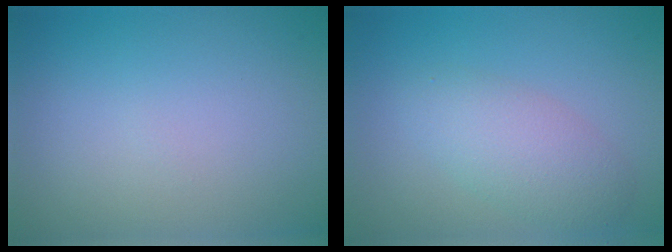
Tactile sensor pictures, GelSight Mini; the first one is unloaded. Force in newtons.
{"total": 3.9, "press": 3.9, "slide": 0.1}